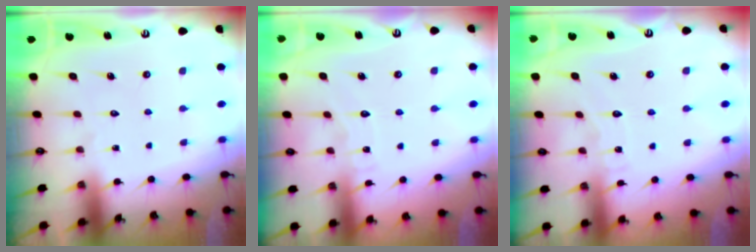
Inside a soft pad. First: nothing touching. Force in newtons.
{"total": 4.3, "press": 4.3, "slide": 0.2}
{"total": 4.3, "press": 4.3, "slide": 0.2}